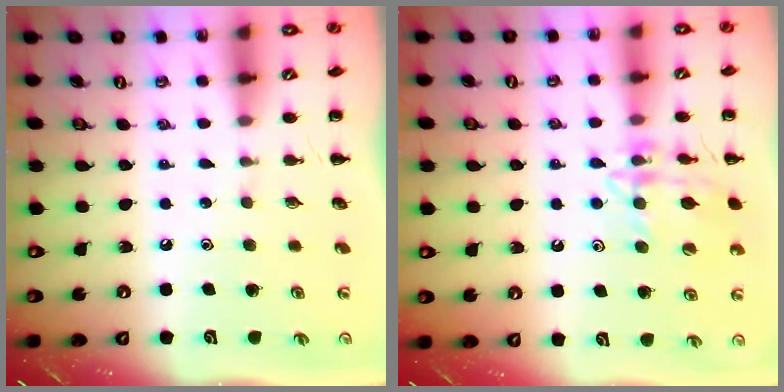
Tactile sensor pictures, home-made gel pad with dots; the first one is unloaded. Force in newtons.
{"total": 14.2, "press": 14.2, "slide": 1.2}